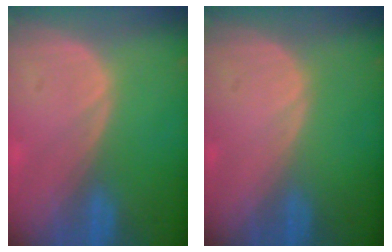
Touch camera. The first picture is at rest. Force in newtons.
{"total": 0.0}